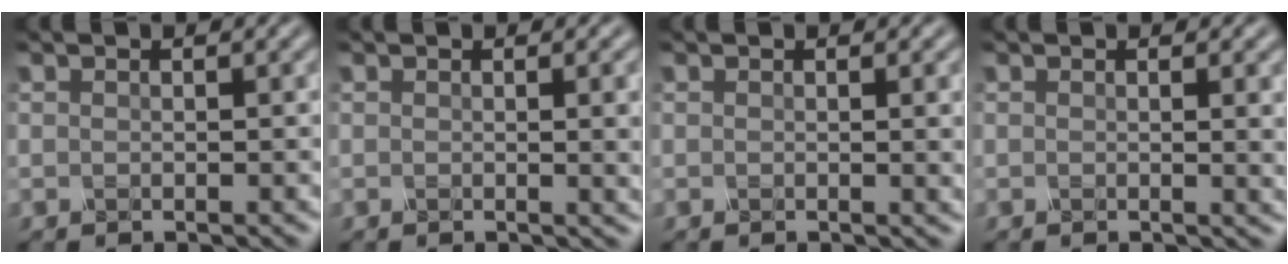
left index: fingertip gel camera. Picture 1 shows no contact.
{"total": 4.3, "force": [0.3, 1.6, 4.0], "torque": [-0.028, 0.005, 0.005]}
{"total": 2.7, "force": [0.3, 0.9, 2.5], "torque": [-0.019, 0.002, 0.001]}
{"total": 2.9, "force": [0.4, 1.0, 2.7], "torque": [-0.022, 0.001, 0.003]}